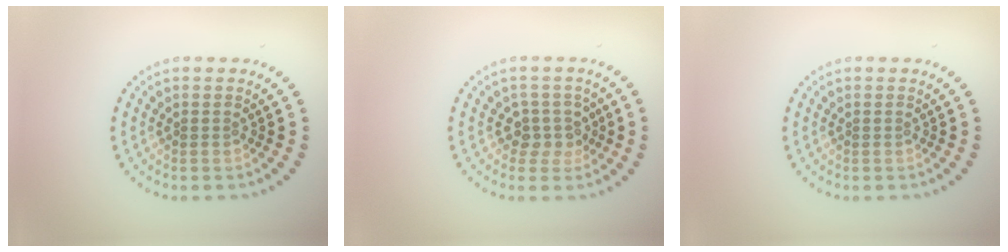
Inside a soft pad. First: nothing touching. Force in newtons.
{"total": 2.3, "press": 1.9, "slide": 1.3}
{"total": 0.0}